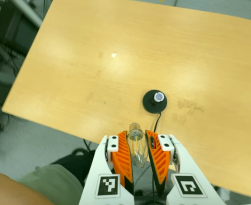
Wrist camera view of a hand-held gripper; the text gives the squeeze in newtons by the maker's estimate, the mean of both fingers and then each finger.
{"total": 20.9, "left": 22.9, "right": 19.0}